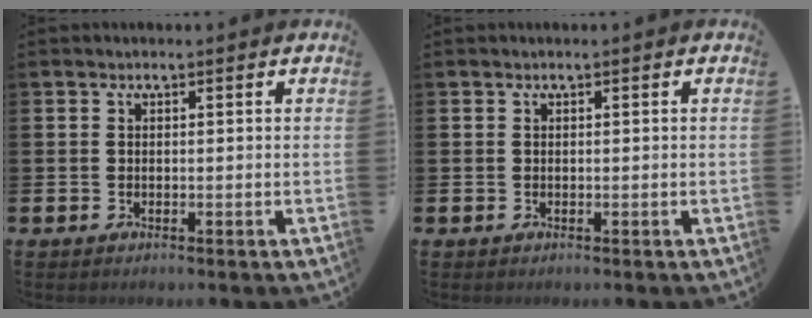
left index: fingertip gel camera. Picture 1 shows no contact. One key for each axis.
{"total": 0.0}